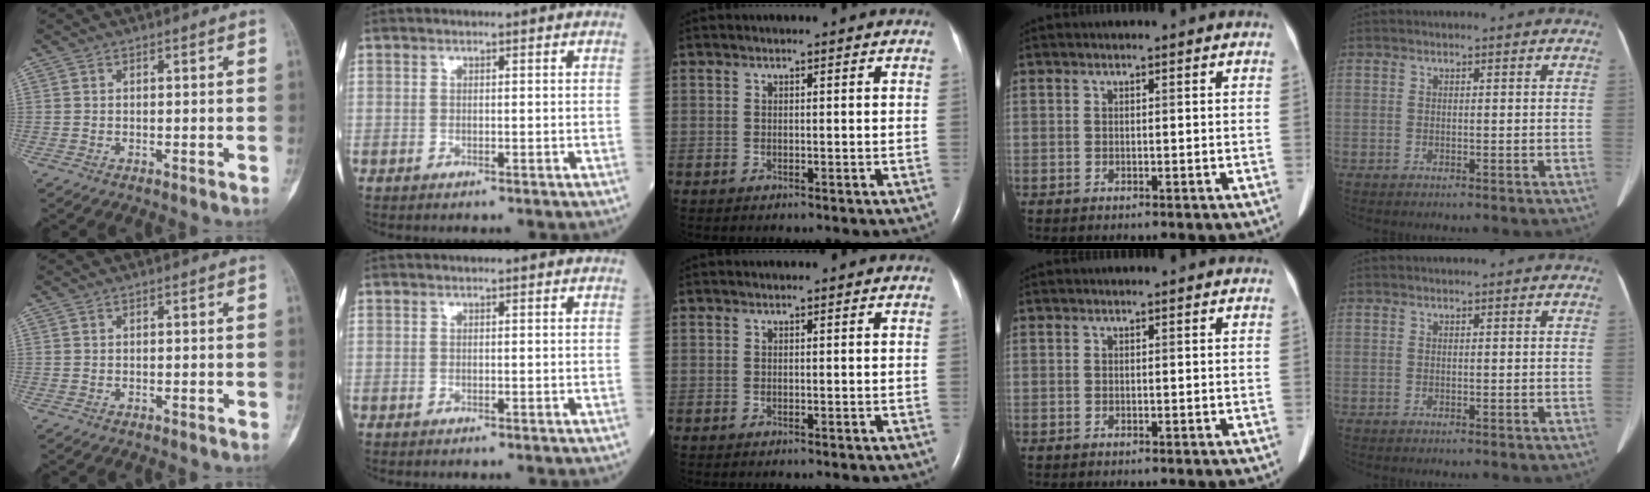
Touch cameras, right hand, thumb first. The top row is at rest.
{}